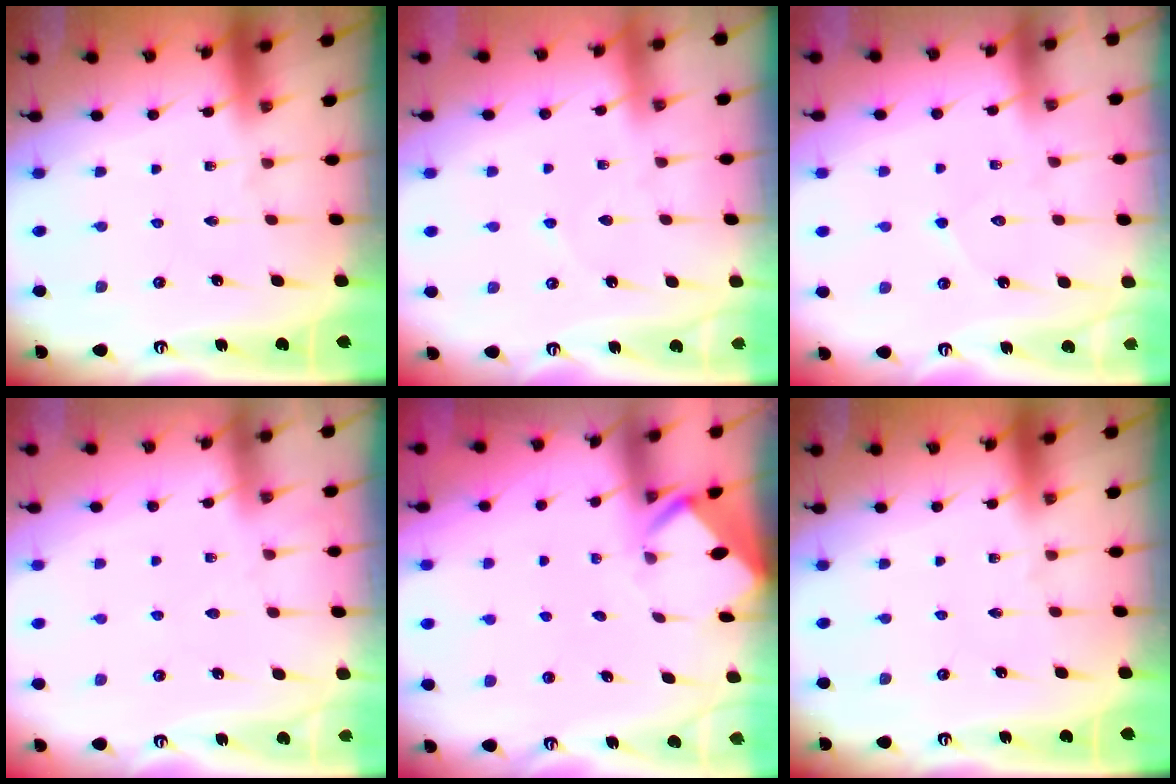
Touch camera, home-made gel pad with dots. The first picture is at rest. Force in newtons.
{"total": 2.6, "press": 2.6, "slide": 0.3}
{"total": 6.5, "press": 6.5, "slide": 0.5}
{"total": 5.3, "press": 5.2, "slide": 0.6}
{"total": 3.0, "press": 3.0, "slide": 0.1}
{"total": 0.0}